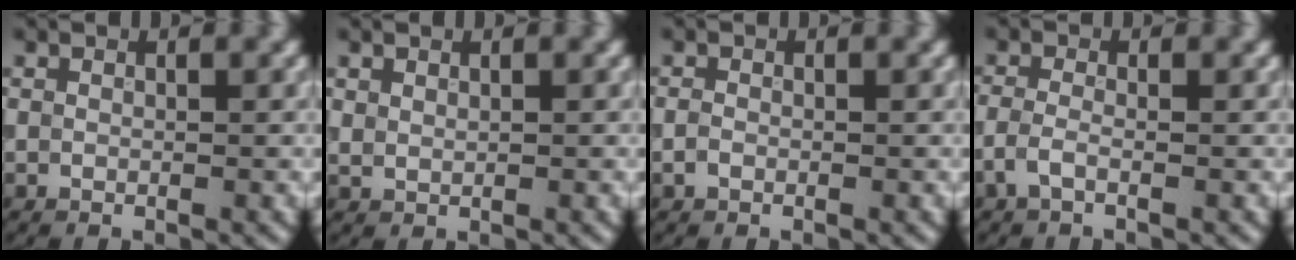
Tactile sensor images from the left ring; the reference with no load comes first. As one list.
[{"total": 0.7, "force": [0.5, 0.4, 0.3], "torque": [-0.007, -0.002, 0.016]}, {"total": 0.8, "force": [-0.3, 0.6, 0.4], "torque": [-0.008, -0.001, -0.009]}, {"total": 1.6, "force": [-0.8, 0.5, 1.2], "torque": [-0.030, 0.002, -0.022]}]